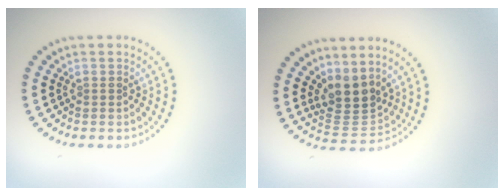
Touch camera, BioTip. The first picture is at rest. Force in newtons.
{"total": 3.8, "press": 3.1, "slide": 2.2}